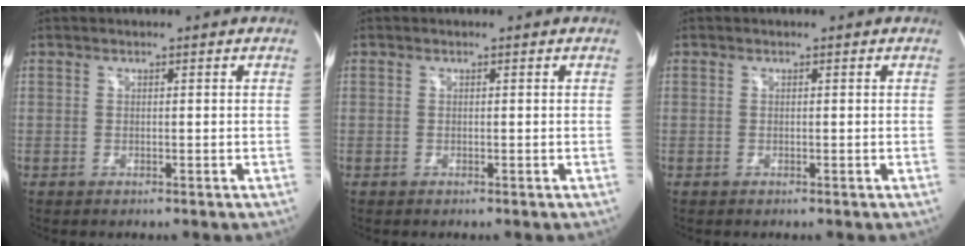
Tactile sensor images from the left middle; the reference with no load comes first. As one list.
[{"total": 0.0}, {"total": 0.0}]